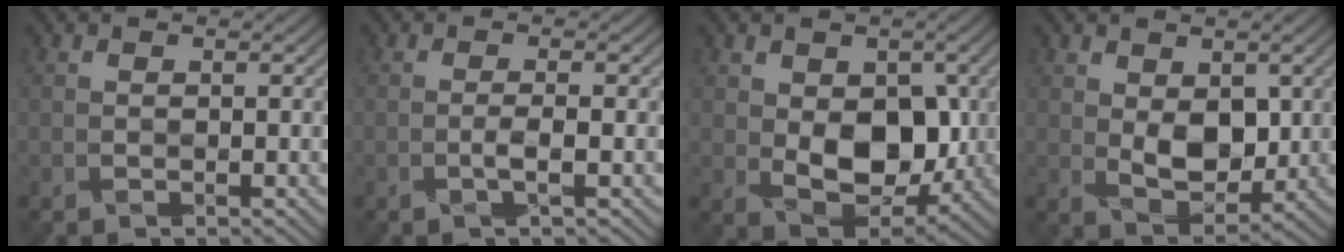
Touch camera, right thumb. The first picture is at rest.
{"total": 1.3, "force": [-0.6, 0.1, 1.2], "torque": [-0.022, 0.004, -0.019]}
{"total": 8.7, "force": [0.3, 6.0, 6.3], "torque": [-0.107, -0.018, 0.015]}
{"total": 5.3, "force": [1.3, 3.5, 3.9], "torque": [-0.072, -0.009, 0.031]}